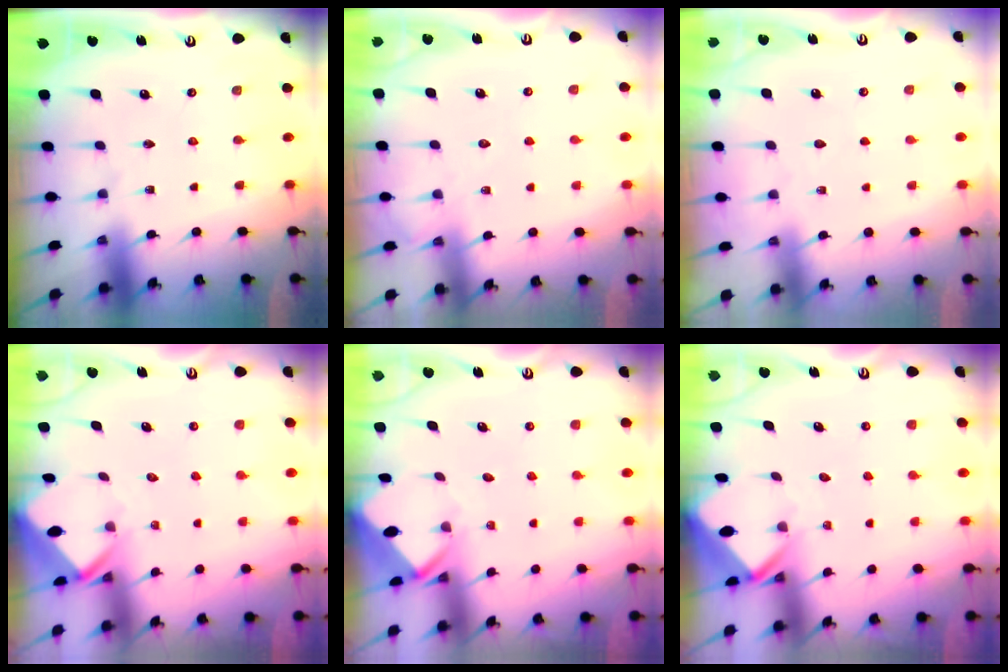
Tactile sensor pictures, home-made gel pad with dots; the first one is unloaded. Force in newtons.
{"total": 5.1, "press": 5.1, "slide": 0.7}
{"total": 2.9, "press": 2.8, "slide": 0.4}
{"total": 2.4, "press": 2.4, "slide": 0.1}
{"total": 3.1, "press": 3.1, "slide": 0.1}
{"total": 2.8, "press": 2.8, "slide": 0.2}